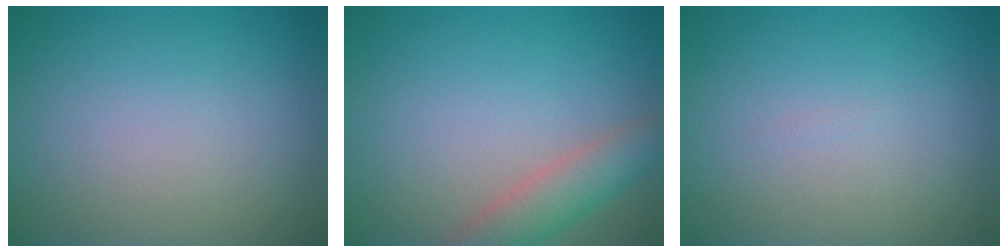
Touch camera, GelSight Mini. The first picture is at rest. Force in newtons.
{"total": 3.8, "press": 3.8, "slide": 0.3}
{"total": 0.0}